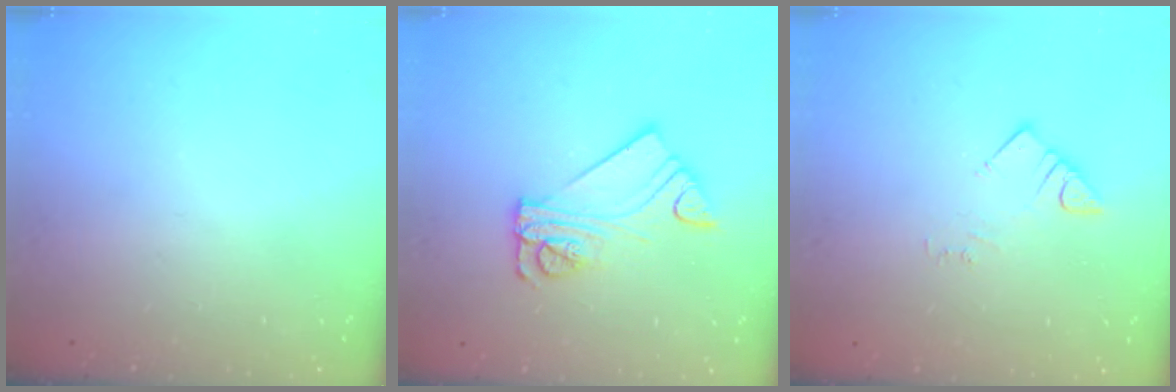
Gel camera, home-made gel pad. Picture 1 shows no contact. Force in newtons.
{"total": 11.4, "press": 11.3, "slide": 1.2}
{"total": 2.8, "press": 2.8, "slide": 0.2}